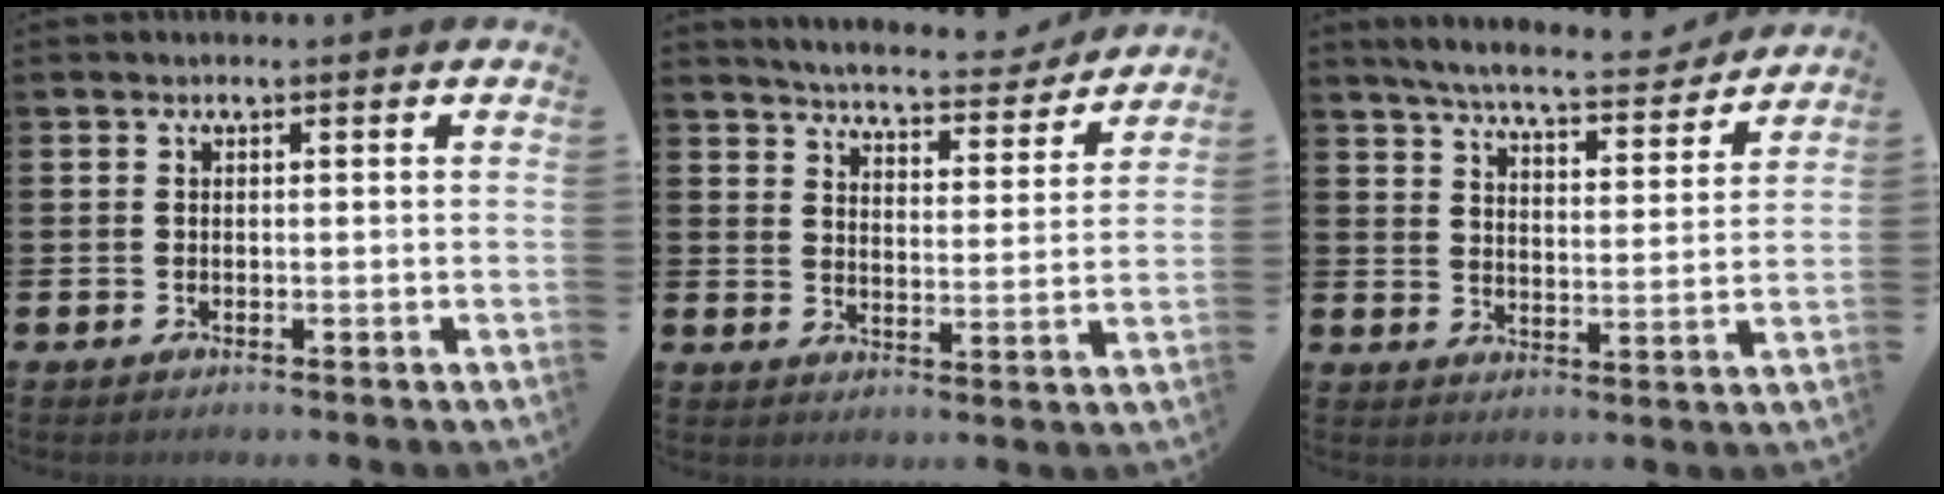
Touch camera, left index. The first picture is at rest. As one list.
[{"total": 5.4, "force": [5.3, 0.7, 0.9], "torque": [-0.028, -0.045, 0.086]}, {"total": 6.7, "force": [6.3, 0.6, 2.0], "torque": [-0.057, -0.042, 0.107]}]